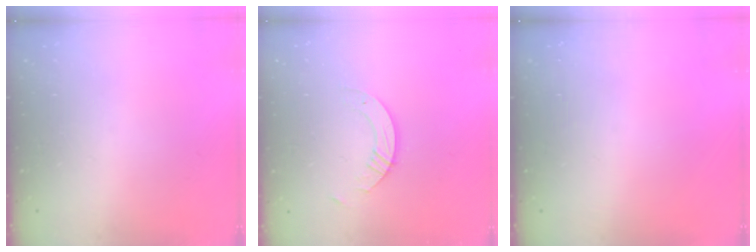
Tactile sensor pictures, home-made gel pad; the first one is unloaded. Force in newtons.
{"total": 3.4, "press": 3.4, "slide": 0.3}
{"total": 0.0}